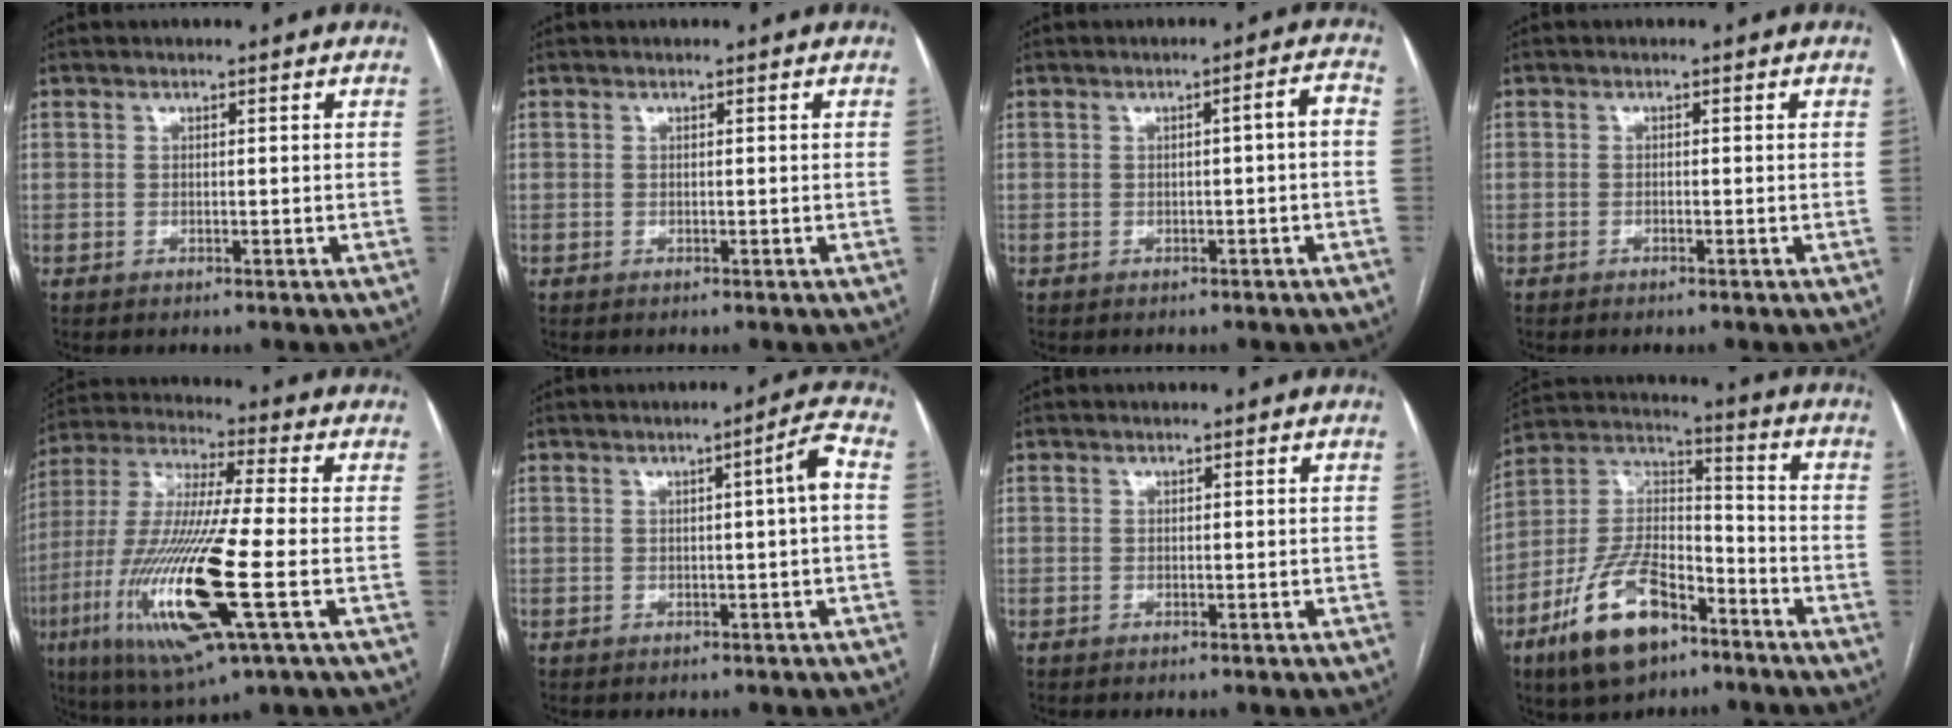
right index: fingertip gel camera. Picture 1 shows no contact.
{"total": 0.0}
{"total": 2.6, "force": [-0.5, 0.2, 2.5], "torque": [-0.029, 0.007, -0.007]}
{"total": 0.5, "force": [-0.4, 0.0, 0.3], "torque": [-0.007, 0.000, -0.008]}
{"total": 20.4, "force": [-6.0, 1.5, 19.4], "torque": [-0.427, -0.034, -0.111]}
{"total": 3.5, "force": [0.0, -0.4, 3.5], "torque": [-0.048, 0.005, 0.002]}
{"total": 0.0}
{"total": 16.1, "force": [-9.6, 7.0, 10.8], "torque": [-0.220, 0.009, -0.174]}